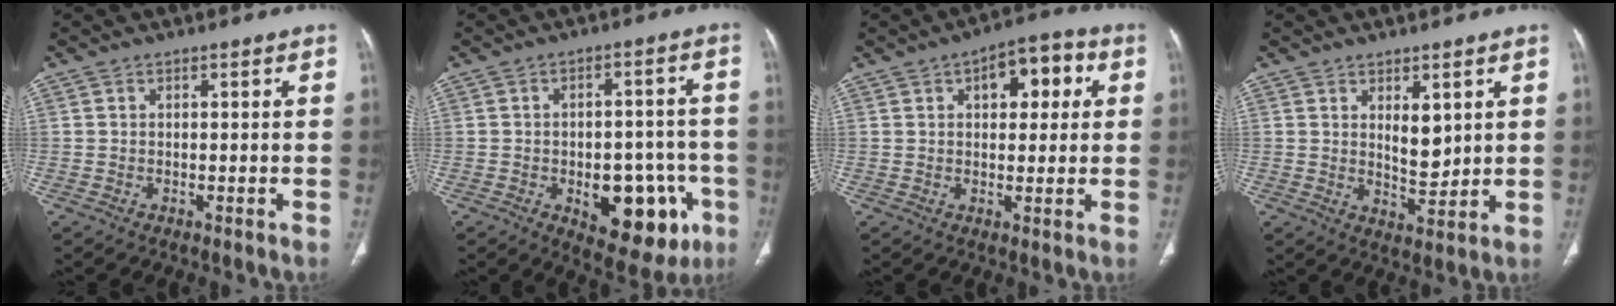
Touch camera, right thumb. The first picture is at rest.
{"total": 16.0, "force": [-5.5, 8.7, 12.3], "torque": [-0.121, 0.028, -0.056]}
{"total": 9.0, "force": [3.0, 4.8, 7.0], "torque": [-0.062, 0.012, 0.034]}
{"total": 5.7, "force": [2.1, 2.6, 4.7], "torque": [-0.062, -0.025, 0.041]}